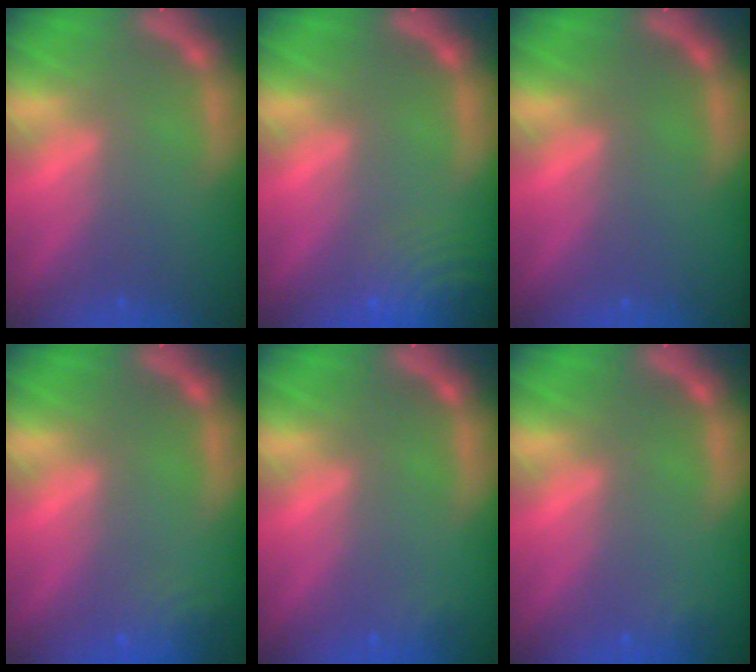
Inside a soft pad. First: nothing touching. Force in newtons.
{"total": 8.5}
{"total": 0.0}
{"total": 3.0}
{"total": 0.9}
{"total": 0.9}